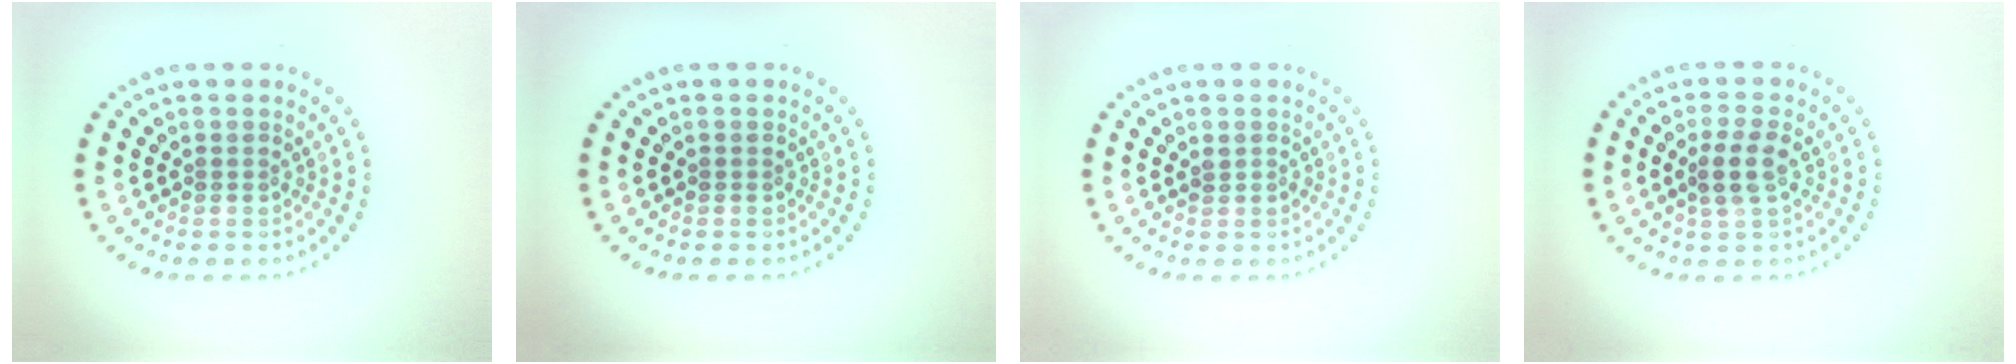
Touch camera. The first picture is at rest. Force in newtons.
{"total": 0.0}
{"total": 0.7, "press": 0.7, "slide": 0.1}
{"total": 2.7, "press": 2.5, "slide": 1.0}